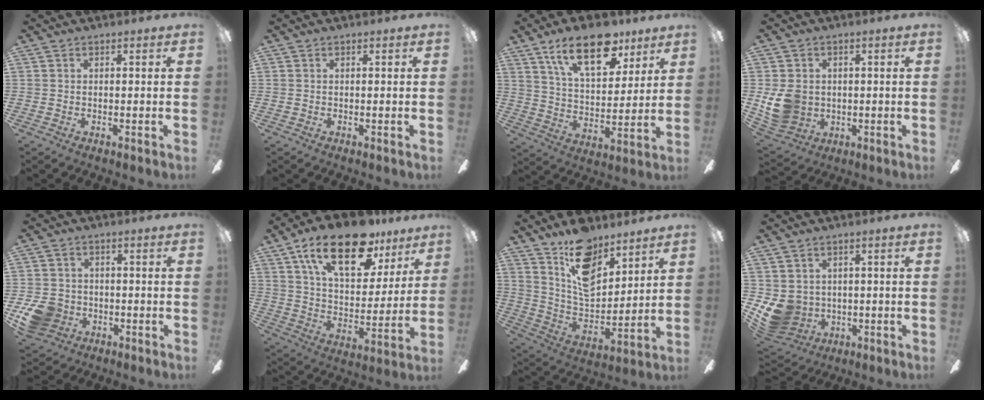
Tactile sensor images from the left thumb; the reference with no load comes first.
{"total": 0.0}
{"total": 19.3, "force": [11.8, 9.3, 12.1], "torque": [-0.191, -0.048, 0.201]}
{"total": 9.6, "force": [-0.2, 8.4, 4.7], "torque": [-0.107, 0.013, 0.002]}
{"total": 8.6, "force": [-3.4, 7.2, 3.4], "torque": [-0.076, 0.028, -0.061]}
{"total": 22.7, "force": [14.1, 10.5, 14.5], "torque": [-0.234, -0.064, 0.242]}
{"total": 15.7, "force": [11.3, 7.6, 7.8], "torque": [-0.131, -0.068, 0.206]}
{"total": 8.1, "force": [-0.5, 7.6, 2.7], "torque": [-0.086, -0.006, -0.006]}